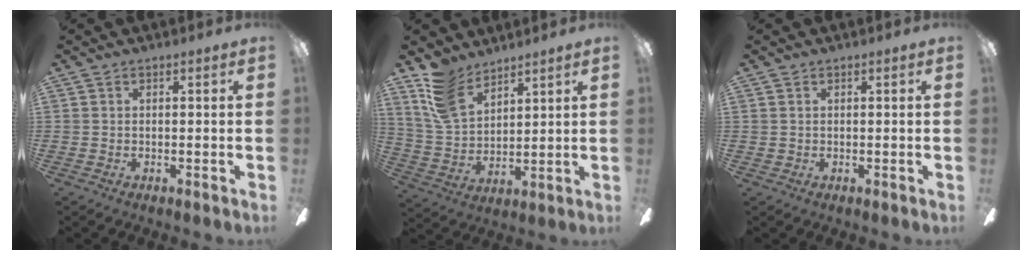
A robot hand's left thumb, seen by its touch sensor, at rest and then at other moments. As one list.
[{"total": 11.9, "force": [8.8, 6.0, 5.3], "torque": [-0.122, -0.029, 0.174]}, {"total": 0.7, "force": [0.3, 0.6, 0.0], "torque": [0.001, 0.006, 0.005]}]